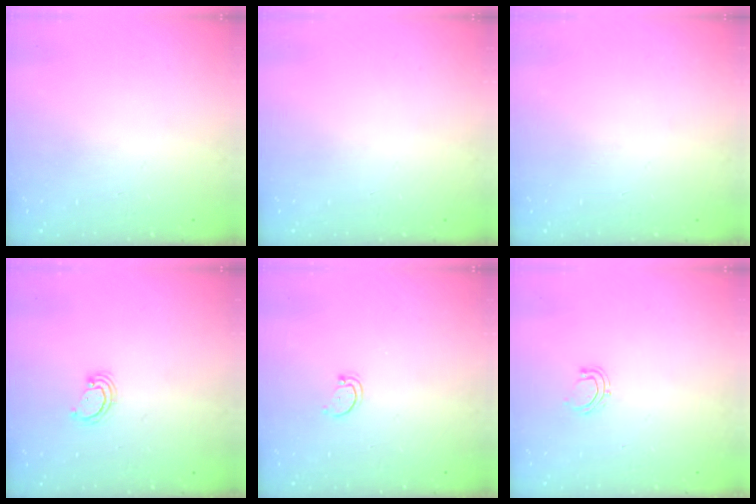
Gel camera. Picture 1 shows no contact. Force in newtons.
{"total": 0.0}
{"total": 0.0}
{"total": 2.6, "press": 2.6, "slide": 0.3}
{"total": 2.8, "press": 2.7, "slide": 0.3}
{"total": 5.0, "press": 4.9, "slide": 0.7}